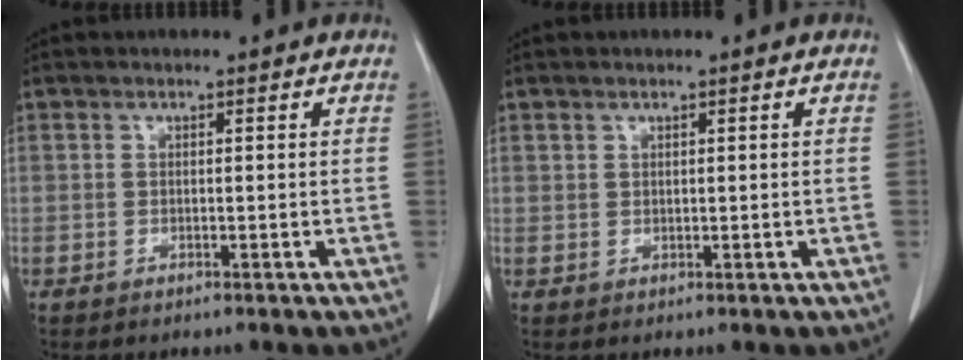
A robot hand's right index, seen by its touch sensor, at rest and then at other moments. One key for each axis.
{"total": 1.0, "fx": 0.6, "fy": 0.8, "fz": 0.1, "tx": 0.012, "ty": -0.002, "tz": 0.005}